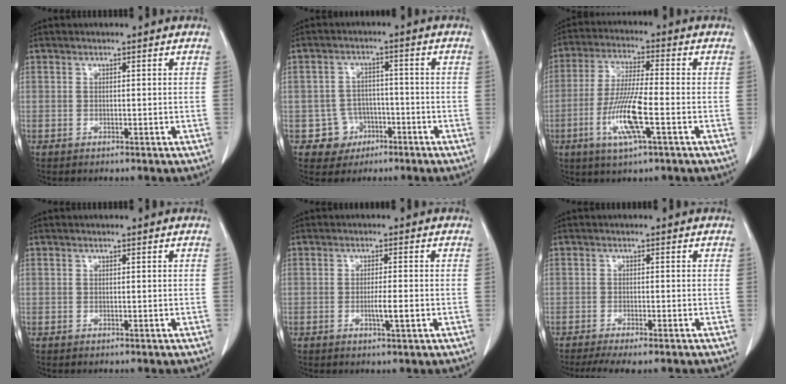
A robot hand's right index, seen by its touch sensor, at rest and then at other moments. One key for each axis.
{"total": 5.1, "fx": -2.2, "fy": 4.5, "fz": 0.0, "tx": 0.009, "ty": 0.015, "tz": -0.031}
{"total": 10.4, "fx": -3.4, "fy": 0.6, "fz": 9.8, "tx": -0.198, "ty": -0.014, "tz": -0.069}
{"total": 0.0}
{"total": 2.9, "fx": -0.8, "fy": 0.0, "fz": 2.8, "tx": -0.049, "ty": -0.003, "tz": -0.011}
{"total": 6.0, "fx": -4.8, "fy": 0.8, "fz": 3.5, "tx": -0.049, "ty": -0.012, "tz": -0.075}